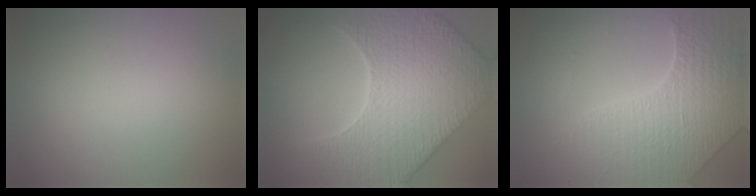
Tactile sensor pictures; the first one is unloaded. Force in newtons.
{"total": 7.9, "press": 6.8, "slide": 4.1}
{"total": 6.6, "press": 5.3, "slide": 3.8}